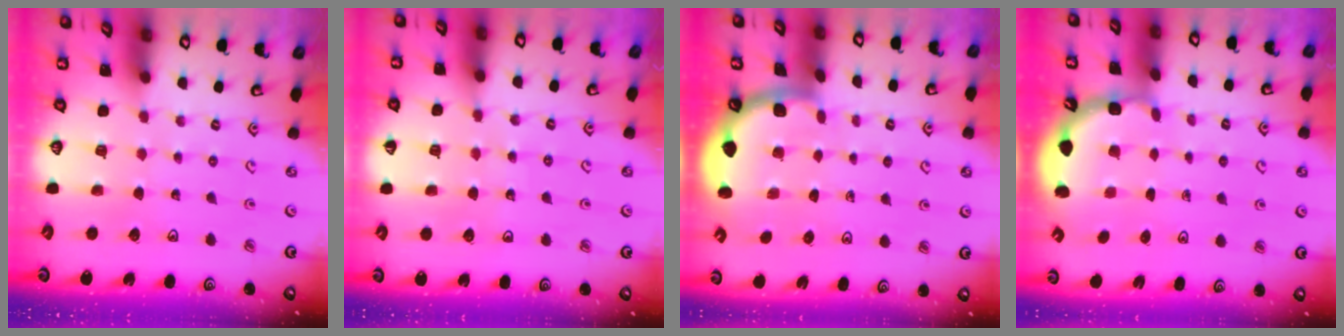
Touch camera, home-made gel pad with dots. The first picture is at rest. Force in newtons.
{"total": 5.1, "press": 5.0, "slide": 0.5}
{"total": 1.9, "press": 1.9, "slide": 0.0}
{"total": 2.8, "press": 2.8, "slide": 0.6}